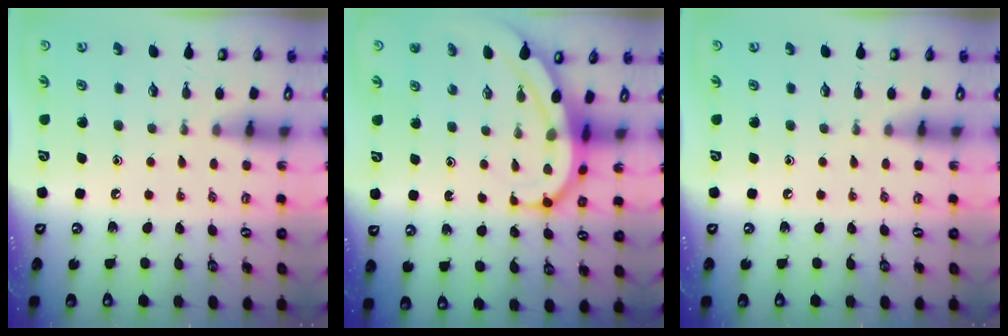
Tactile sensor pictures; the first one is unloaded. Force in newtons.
{"total": 8.1, "press": 8.1, "slide": 0.8}
{"total": 0.0}